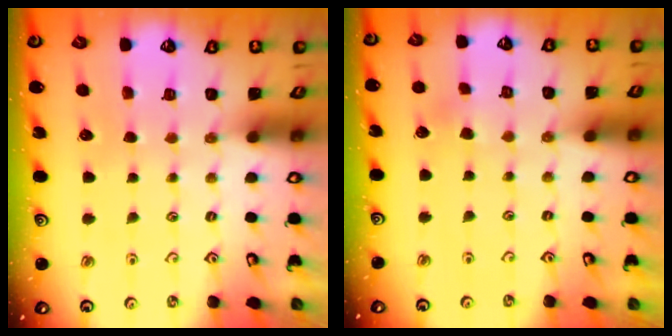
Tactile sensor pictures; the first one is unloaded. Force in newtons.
{"total": 1.6, "press": 1.6, "slide": 0.0}